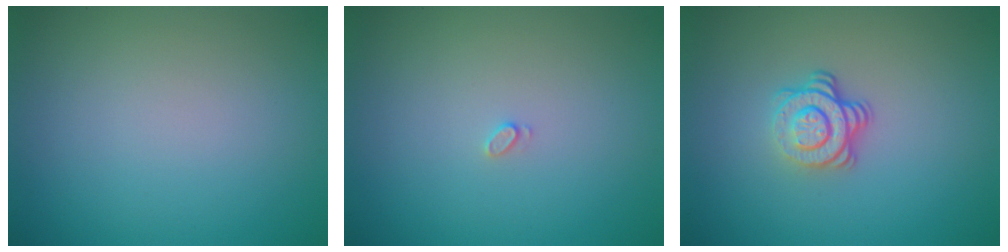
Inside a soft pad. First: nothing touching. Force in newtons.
{"total": 0.6, "press": 0.6, "slide": 0.1}
{"total": 3.6, "press": 2.5, "slide": 2.6}